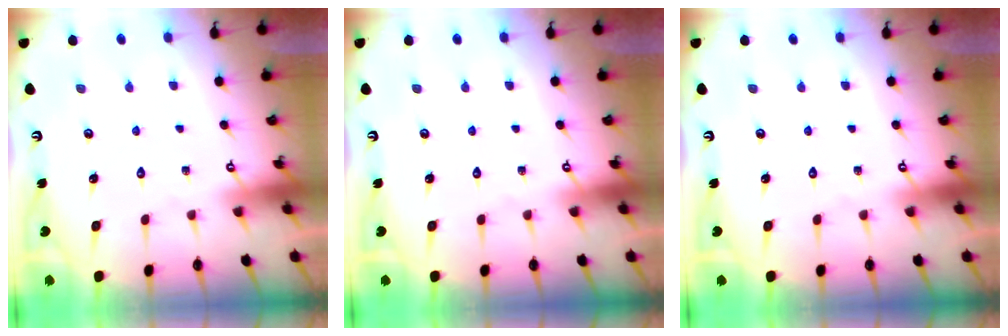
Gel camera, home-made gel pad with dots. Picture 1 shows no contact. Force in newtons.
{"total": 0.0}
{"total": 0.0}